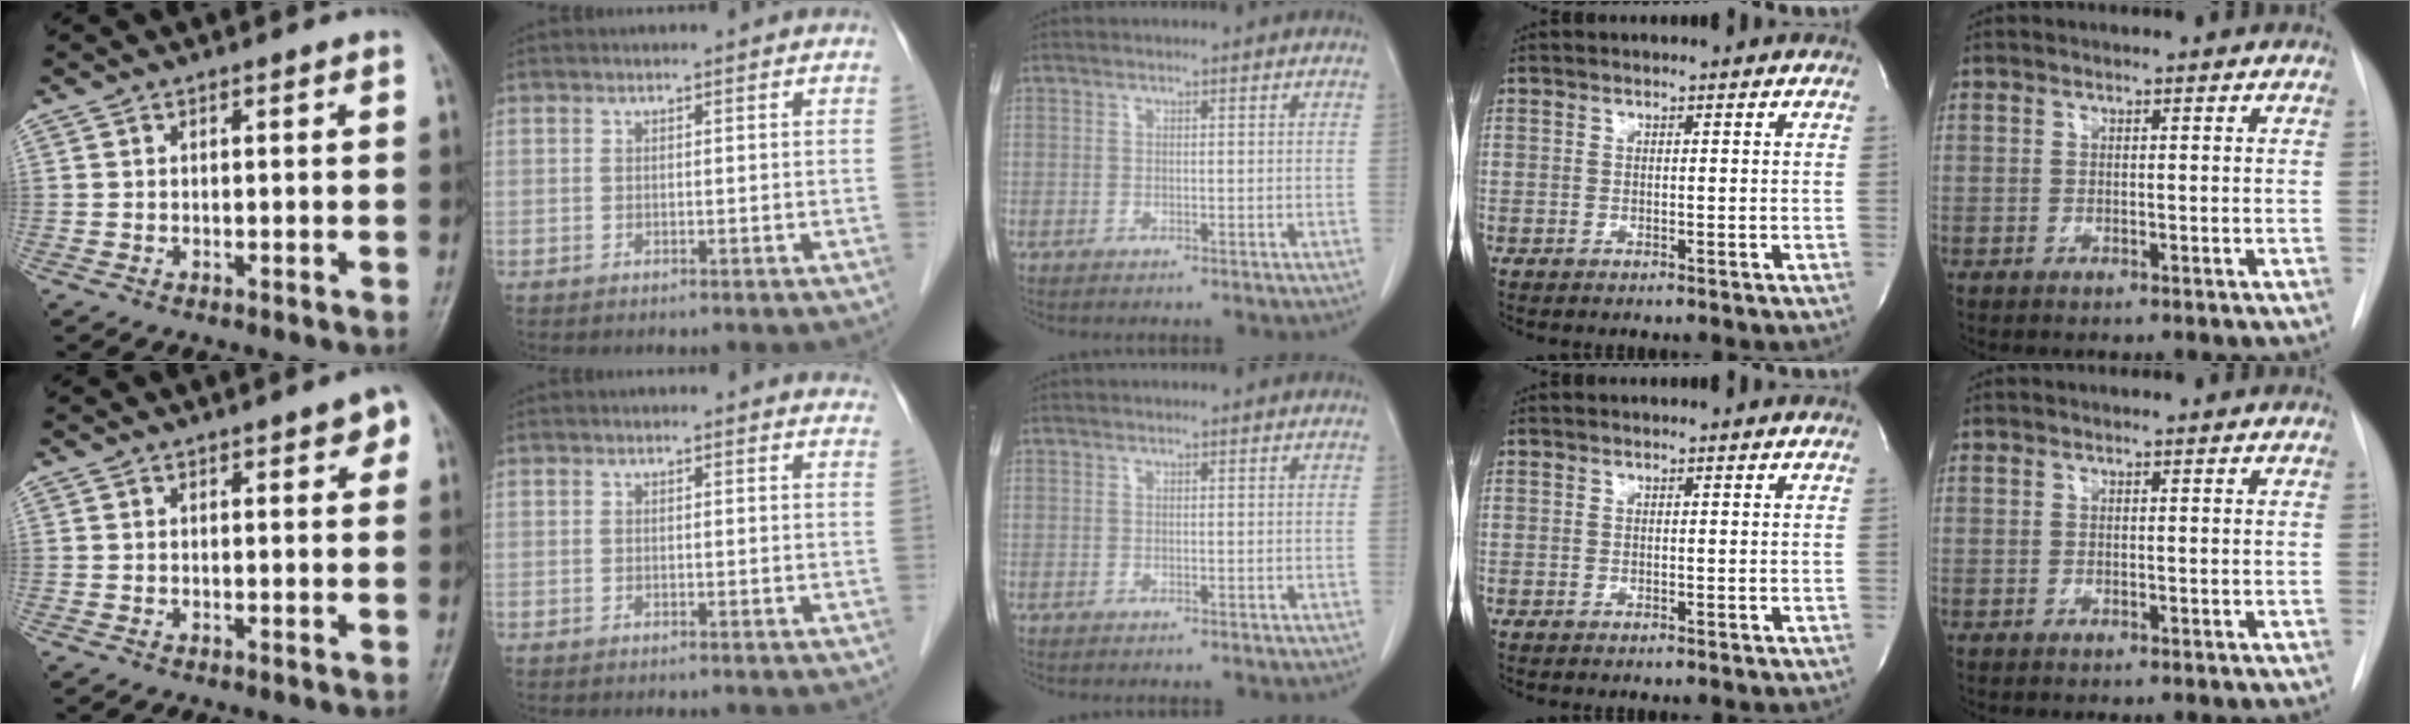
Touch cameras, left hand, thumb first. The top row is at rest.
{"thumb": {"total": 3.6, "force": [1.6, 1.4, 2.9], "torque": [-0.022, 0.000, 0.013]}, "index": {"total": 4.2, "force": [4.0, 0.9, 0.8], "torque": [-0.001, -0.004, 0.022]}}